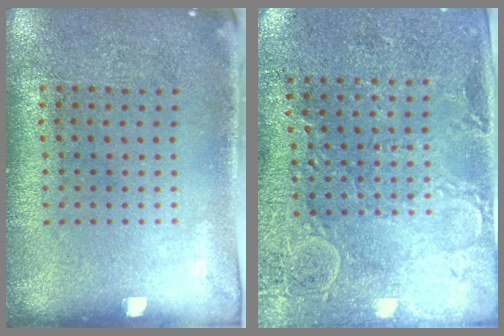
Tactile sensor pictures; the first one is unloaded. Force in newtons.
{"total": 2.7, "press": 2.6, "slide": 0.8}